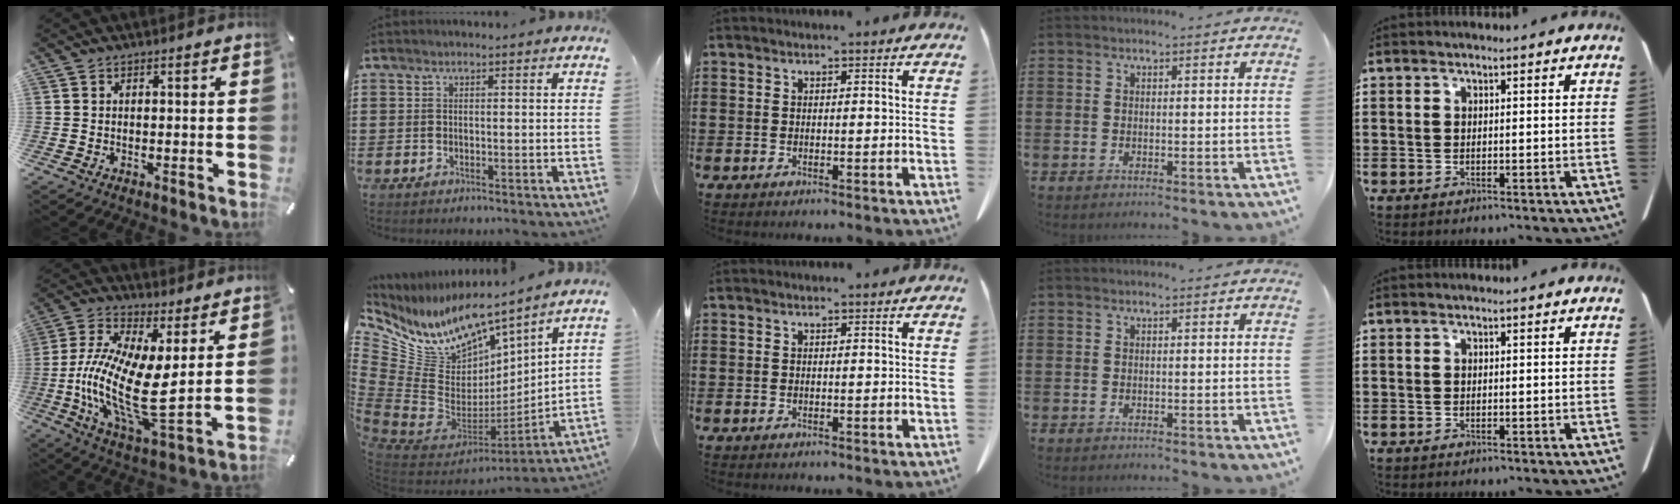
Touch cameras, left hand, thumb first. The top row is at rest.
{"thumb": {"total": 16.7, "force": [-0.3, 5.4, 15.8], "torque": [-0.344, -0.034, -0.005]}, "index": {"total": 9.4, "force": [6.9, 5.4, 3.5], "torque": [-0.134, -0.081, 0.119]}}